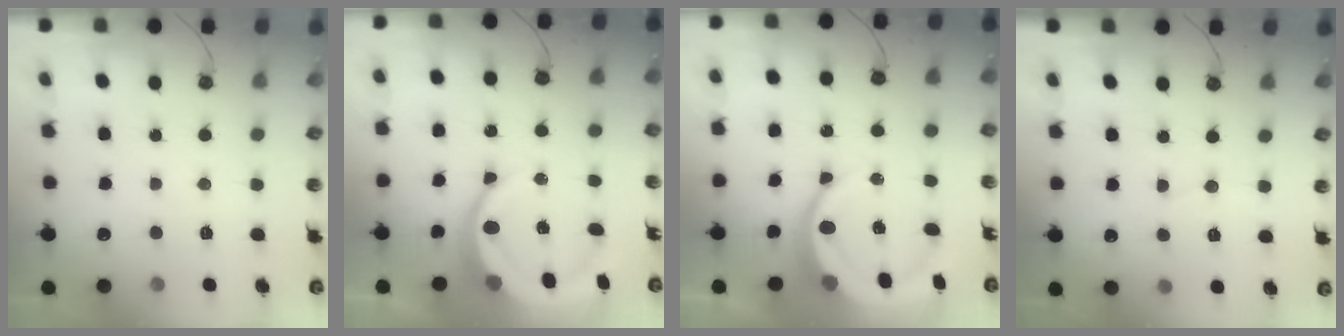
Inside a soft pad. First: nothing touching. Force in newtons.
{"total": 14.6, "press": 14.4, "slide": 2.5}
{"total": 14.6, "press": 14.4, "slide": 2.5}
{"total": 4.0, "press": 4.0, "slide": 0.4}